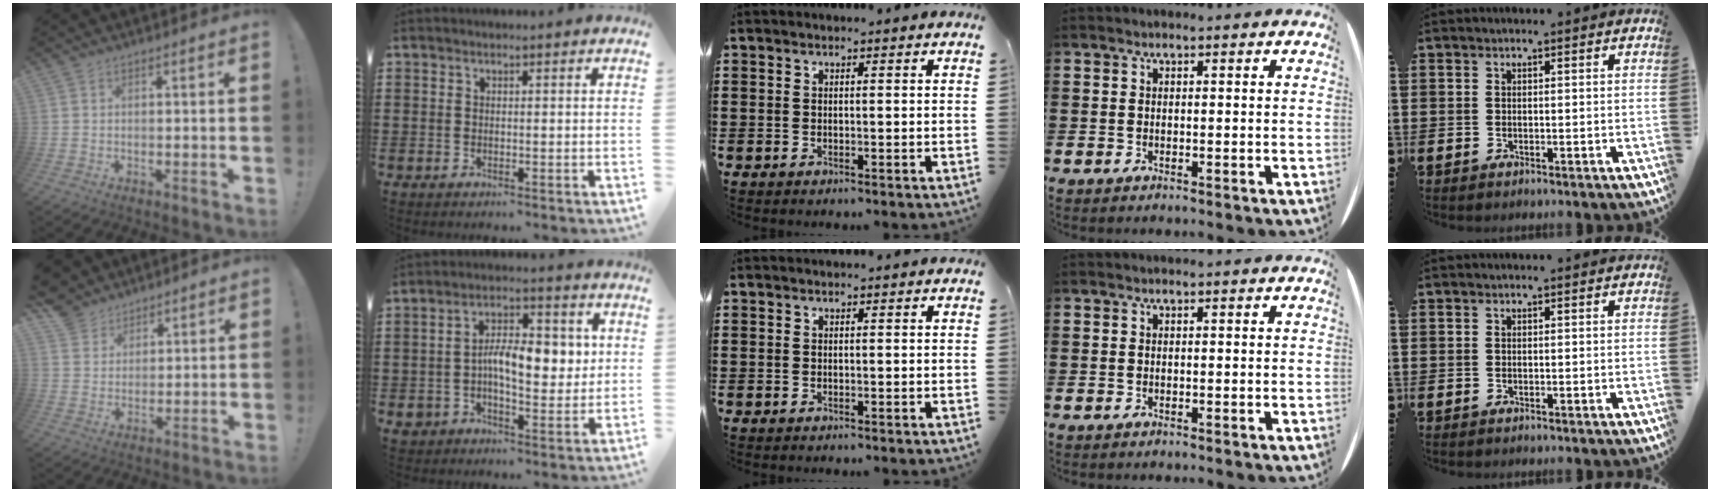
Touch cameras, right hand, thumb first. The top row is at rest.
{"thumb": {"total": 7.5, "force": [5.7, 4.9, 0.6], "torque": [-0.014, -0.049, 0.113]}, "index": {"total": 9.5, "force": [0.6, 5.8, 7.5], "torque": [-0.112, 0.008, 0.007]}}